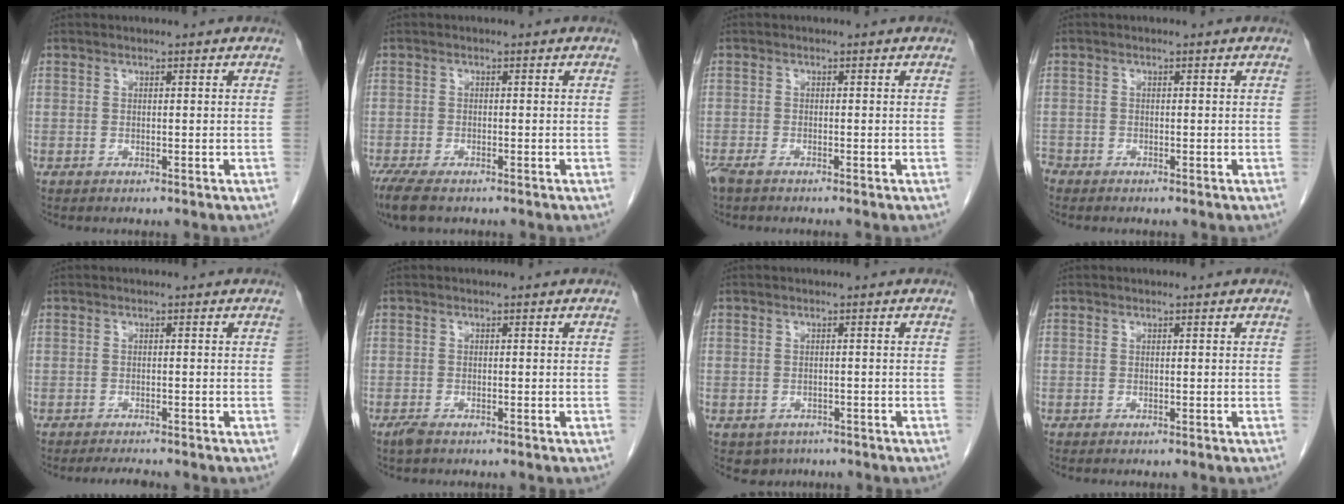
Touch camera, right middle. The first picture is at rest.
{"total": 6.1, "force": [-4.5, 1.9, 3.5], "torque": [-0.068, -0.015, -0.075]}
{"total": 2.6, "force": [-2.1, 0.4, 1.4], "torque": [-0.026, -0.005, -0.035]}
{"total": 1.2, "force": [-1.2, 0.3, 0.0], "torque": [0.000, -0.002, -0.021]}
{"total": 2.5, "force": [-2.3, 0.1, 0.9], "torque": [-0.015, -0.006, -0.033]}
{"total": 1.5, "force": [-1.1, 0.5, 0.9], "torque": [-0.026, -0.003, -0.019]}
{"total": 3.0, "force": [-2.0, 2.2, 0.6], "torque": [-0.007, 0.004, -0.025]}
{"total": 0.6, "force": [-0.5, 0.1, 0.3], "torque": [-0.004, -0.001, -0.005]}